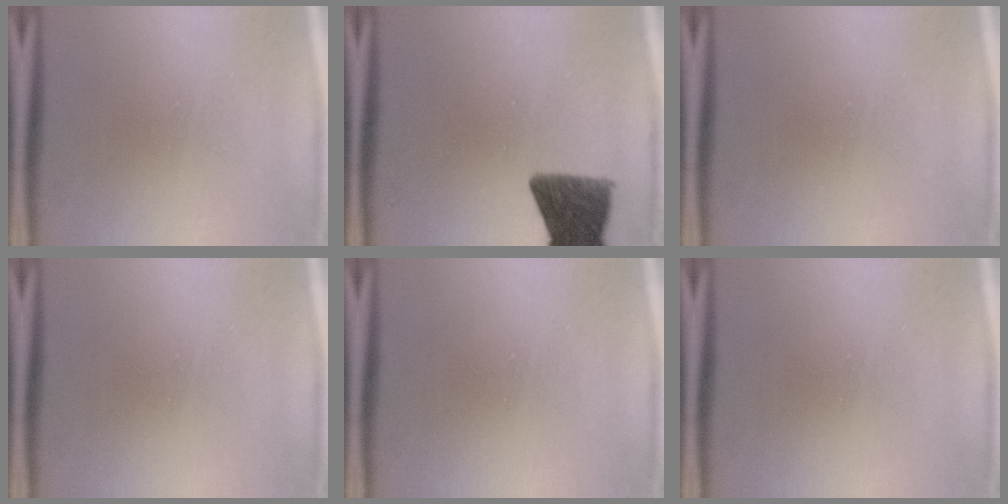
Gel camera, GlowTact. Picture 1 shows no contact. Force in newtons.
{"total": 10.6}
{"total": 0.0}
{"total": 0.0}
{"total": 0.0}
{"total": 0.0}